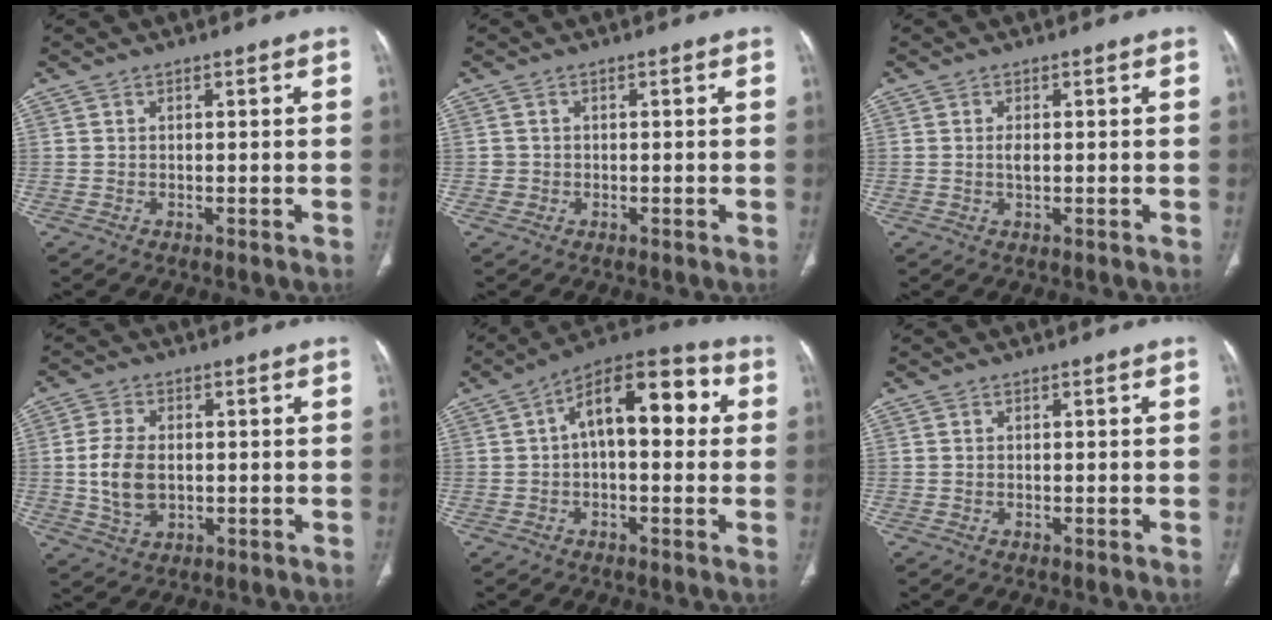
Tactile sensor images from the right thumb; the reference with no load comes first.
{"total": 1.1, "force": [-0.2, 1.1, 0.0], "torque": [0.006, 0.006, -0.004]}
{"total": 1.6, "force": [0.0, 0.8, 1.4], "torque": [-0.028, -0.001, 0.001]}
{"total": 8.1, "force": [-0.2, 5.3, 6.1], "torque": [-0.120, 0.000, 0.001]}
{"total": 14.8, "force": [2.3, 7.4, 12.6], "torque": [-0.161, 0.042, 0.028]}
{"total": 0.0}